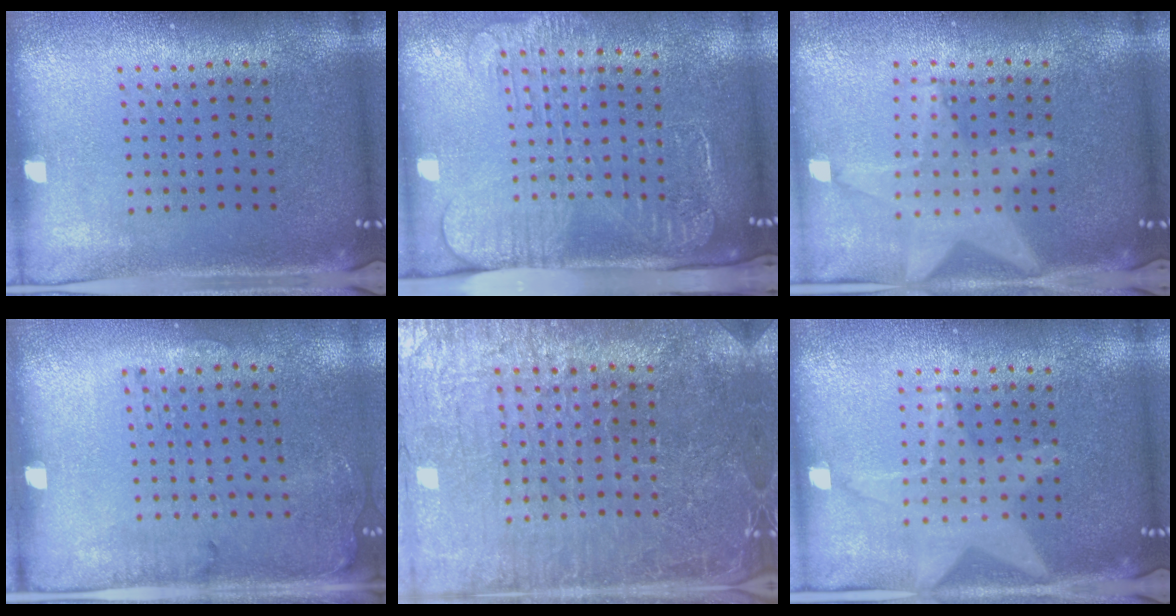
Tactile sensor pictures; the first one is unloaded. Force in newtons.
{"total": 2.6, "press": 2.0, "slide": 1.7}
{"total": 1.5, "press": 1.4, "slide": 0.4}
{"total": 1.7, "press": 1.2, "slide": 1.2}
{"total": 3.6, "press": 3.6, "slide": 0.5}
{"total": 1.1, "press": 1.1, "slide": 0.1}